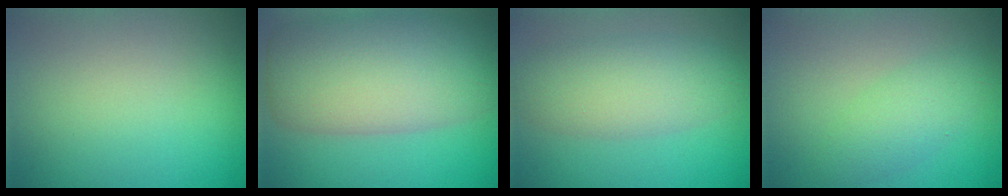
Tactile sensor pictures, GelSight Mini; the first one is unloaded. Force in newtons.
{"total": 10.8, "press": 10.8, "slide": 0.4}
{"total": 5.3, "press": 5.3, "slide": 0.2}
{"total": 2.7, "press": 2.7, "slide": 0.0}